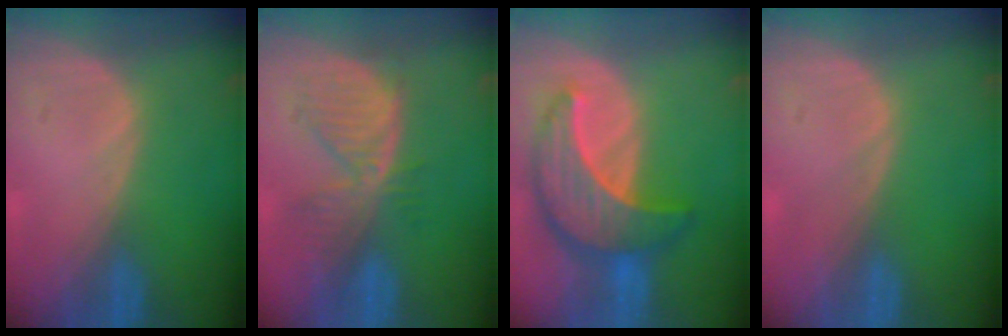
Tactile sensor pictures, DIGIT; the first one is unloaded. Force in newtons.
{"total": 6.8, "press": 6.3, "slide": 2.6}
{"total": 10.0, "press": 10.0, "slide": 0.7}
{"total": 0.0}